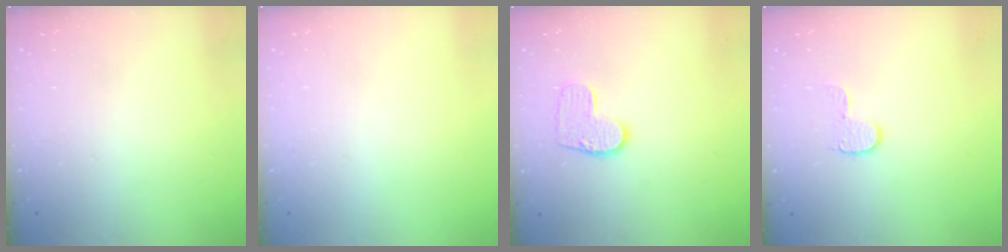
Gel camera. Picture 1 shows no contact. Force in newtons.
{"total": 0.0}
{"total": 9.0, "press": 9.0, "slide": 0.5}
{"total": 6.1, "press": 6.1, "slide": 0.4}